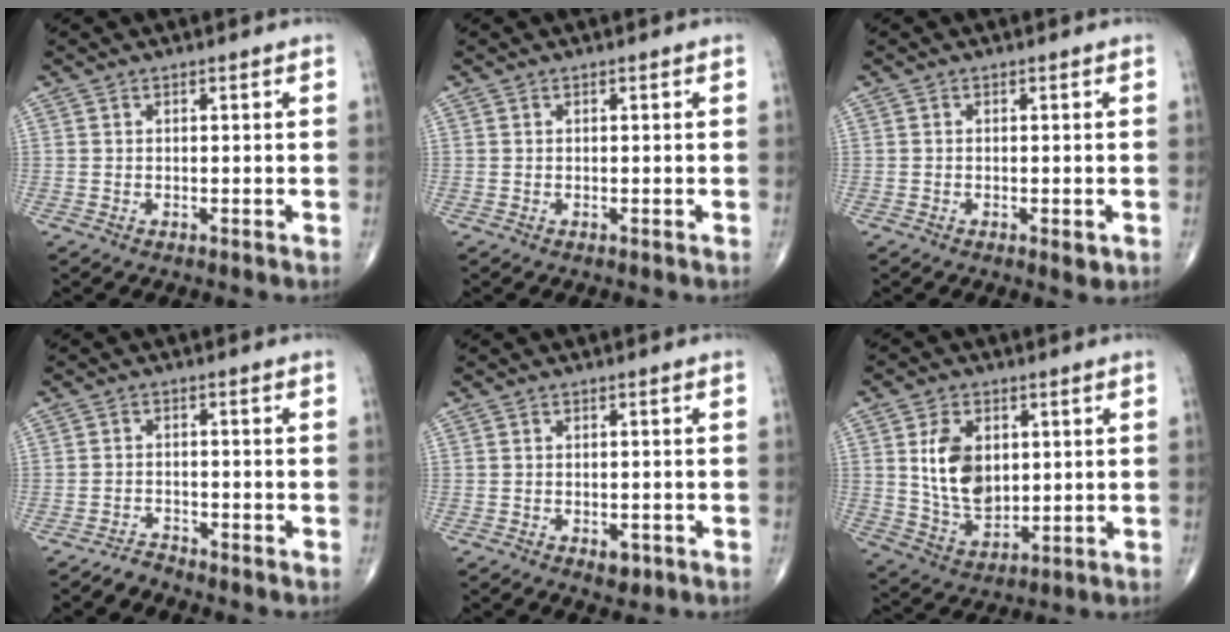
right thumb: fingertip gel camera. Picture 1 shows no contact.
{"total": 0.0}
{"total": 1.8, "force": [-0.7, 0.8, 1.5], "torque": [-0.019, -0.002, -0.008]}
{"total": 2.0, "force": [-2.0, 0.3, -0.2], "torque": [0.005, 0.002, -0.039]}
{"total": 2.3, "force": [-1.0, 1.4, 1.5], "torque": [-0.015, 0.000, -0.010]}
{"total": 11.3, "force": [2.2, 7.4, 8.2], "torque": [-0.125, -0.020, 0.052]}